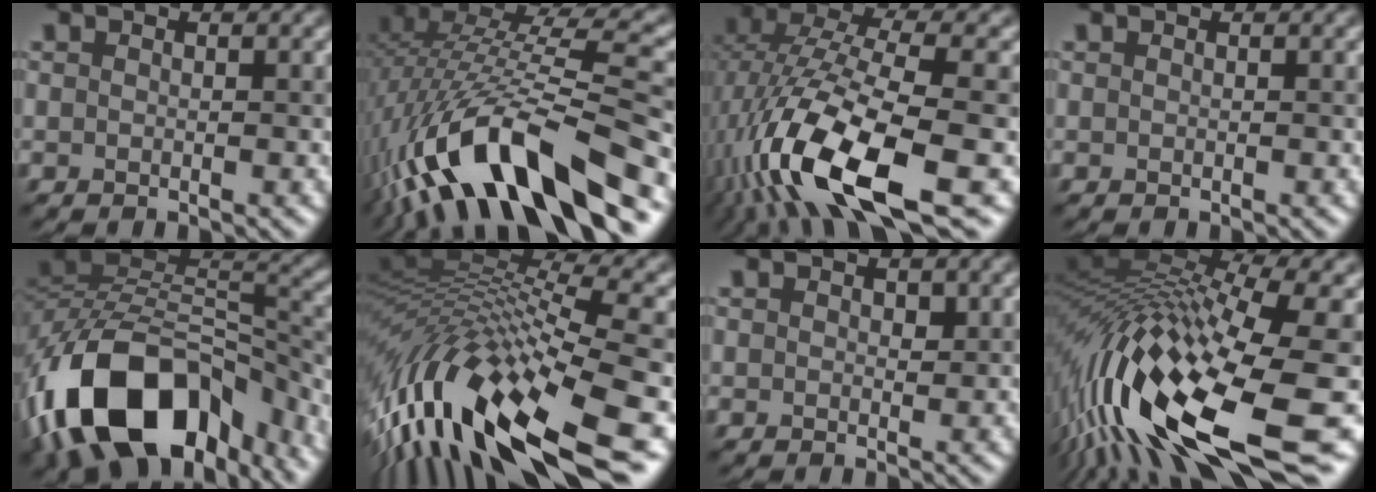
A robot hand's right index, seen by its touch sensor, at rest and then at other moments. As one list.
[{"total": 14.5, "force": [-5.9, 4.8, 12.3], "torque": [-0.239, 0.016, -0.094]}, {"total": 13.5, "force": [-5.1, 4.6, 11.6], "torque": [-0.243, -0.004, -0.093]}, {"total": 0.0}, {"total": 16.3, "force": [-8.9, 9.5, 9.8], "torque": [-0.203, 0.004, -0.147]}, {"total": 15.9, "force": [-6.2, 4.1, 14.1], "torque": [-0.271, 0.029, -0.114]}, {"total": 0.8, "force": [0.4, 0.5, 0.5], "torque": [-0.005, 0.001, 0.004]}, {"total": 17.4, "force": [-4.4, 5.1, 16.1], "torque": [-0.308, 0.008, -0.078]}]